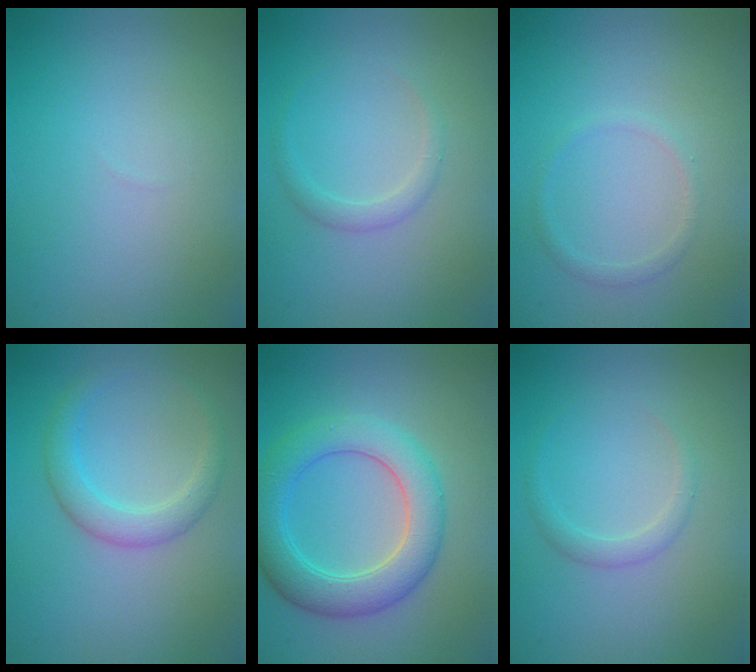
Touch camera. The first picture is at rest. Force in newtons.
{"total": 1.3, "press": 1.3, "slide": 0.0}
{"total": 1.0, "press": 1.0, "slide": 0.1}
{"total": 2.8, "press": 2.8, "slide": 0.1}
{"total": 5.8, "press": 5.8, "slide": 0.2}
{"total": 1.3, "press": 1.3, "slide": 0.0}